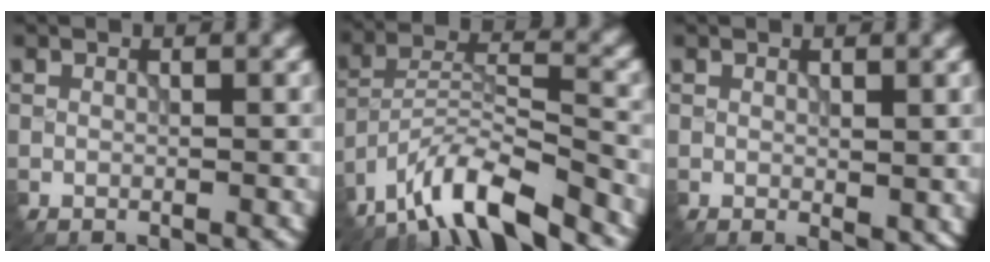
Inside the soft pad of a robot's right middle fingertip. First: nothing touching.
{"total": 8.8, "force": [-7.2, 1.9, 4.6], "torque": [-0.079, 0.006, -0.138]}
{"total": 1.2, "force": [0.3, 0.6, 1.1], "torque": [-0.014, -0.005, 0.010]}